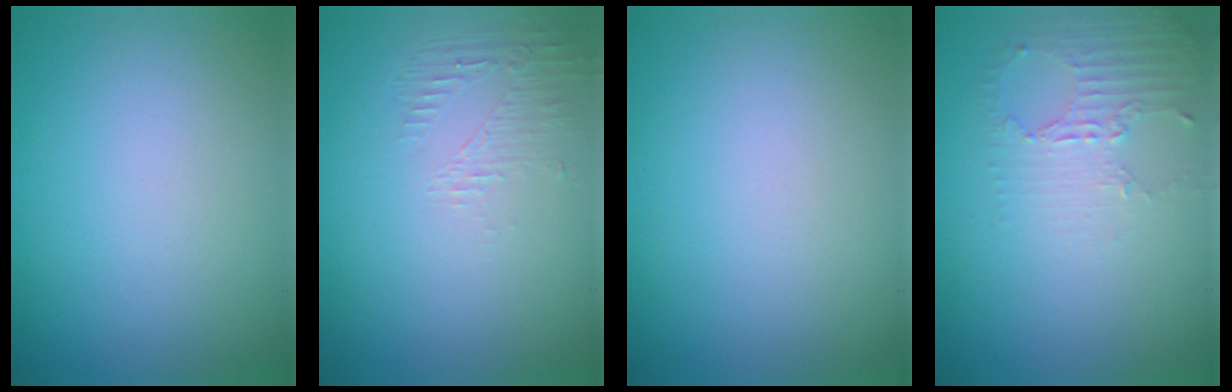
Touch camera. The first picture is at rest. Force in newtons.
{"total": 1.3, "press": 0.0, "slide": 1.3}
{"total": 0.0}
{"total": 2.3, "press": 1.8, "slide": 1.6}